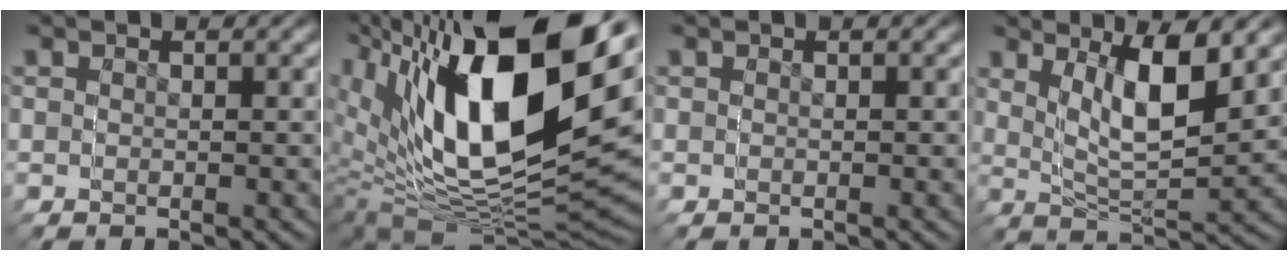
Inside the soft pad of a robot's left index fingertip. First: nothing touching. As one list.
[{"total": 15.8, "force": [4.3, 8.9, 12.3], "torque": [-0.235, 0.008, 0.071]}, {"total": 0.0}, {"total": 5.1, "force": [4.7, 0.1, 2.0], "torque": [-0.071, 0.032, 0.058]}]